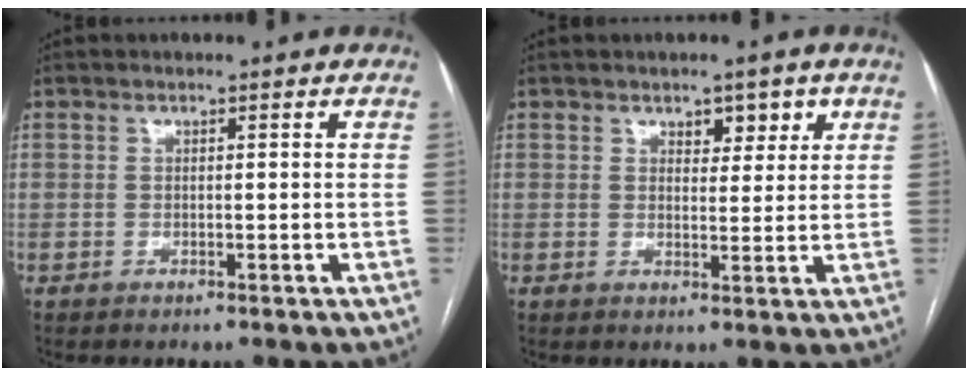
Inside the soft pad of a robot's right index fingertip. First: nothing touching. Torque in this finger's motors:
{"motor_torque": [0.06, 0.00, 0.02, 0.03]}